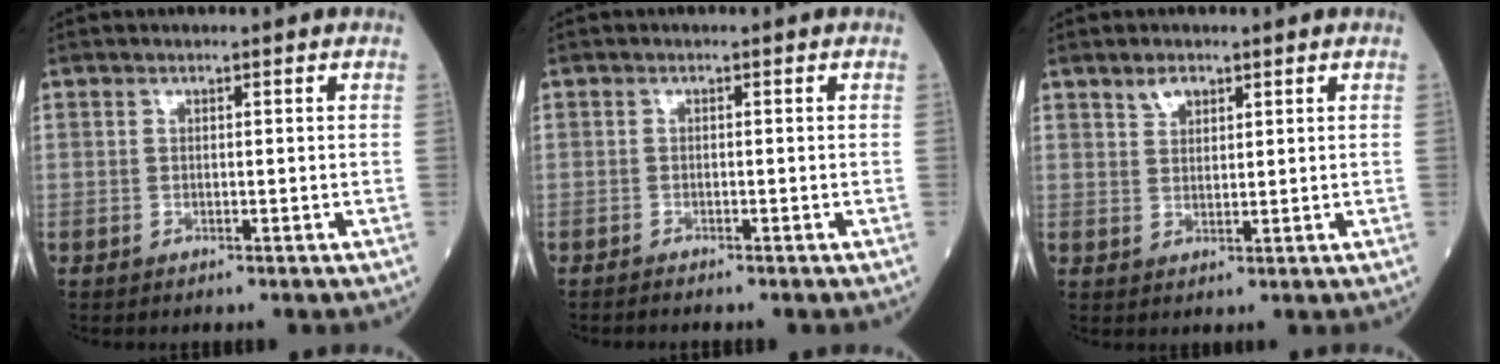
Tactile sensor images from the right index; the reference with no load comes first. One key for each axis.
{"total": 1.4, "fx": -1.2, "fy": -0.2, "fz": 0.6, "tx": -0.011, "ty": 0.001, "tz": -0.016}
{"total": 2.4, "fx": 1.7, "fy": 1.2, "fz": 1.1, "tx": -0.022, "ty": 0.003, "tz": 0.035}